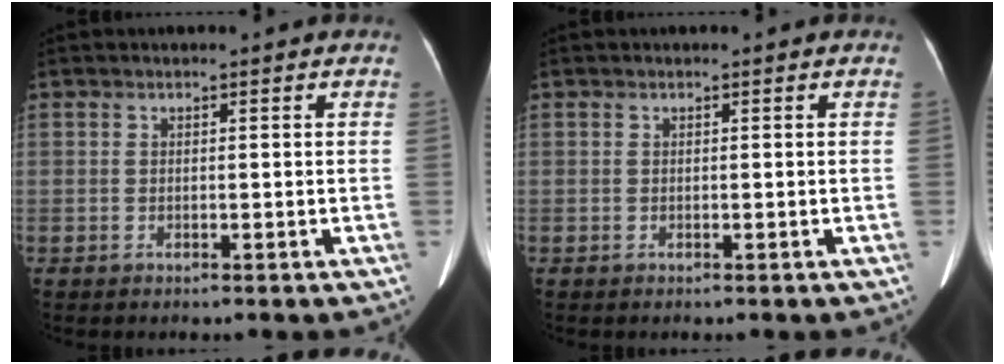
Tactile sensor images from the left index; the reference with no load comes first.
{"total": 0.0}